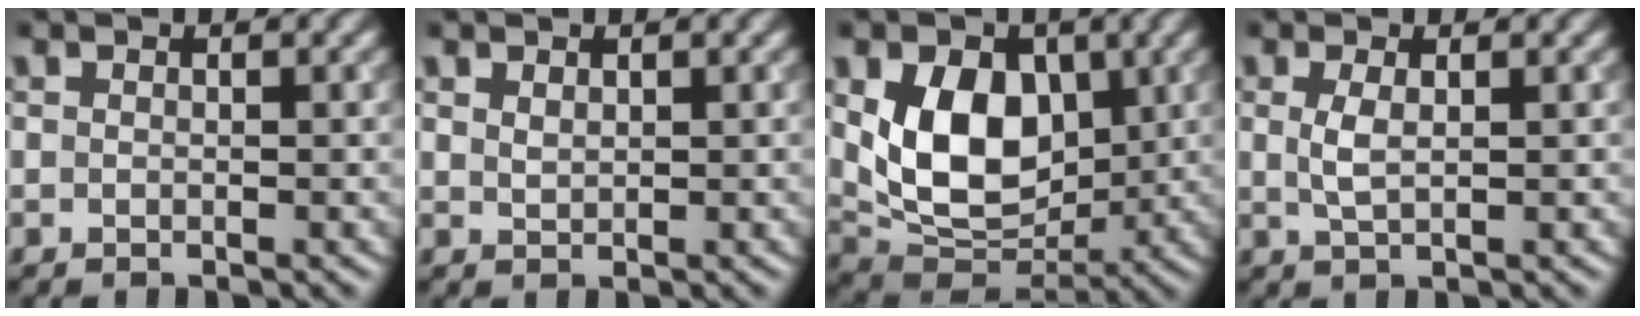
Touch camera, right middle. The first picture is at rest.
{"total": 0.9, "force": [0.6, 0.4, 0.5], "torque": [-0.012, 0.000, 0.014]}
{"total": 8.9, "force": [1.4, 6.2, 6.1], "torque": [-0.111, -0.015, 0.027]}
{"total": 1.7, "force": [0.4, 0.5, 1.6], "torque": [-0.038, 0.000, 0.008]}